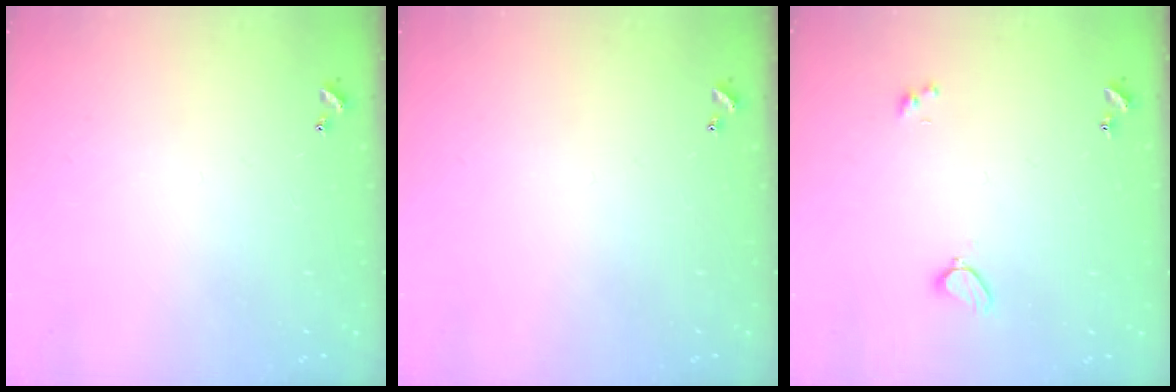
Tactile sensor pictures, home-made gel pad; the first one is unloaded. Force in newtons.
{"total": 0.0}
{"total": 2.1, "press": 2.0, "slide": 0.5}